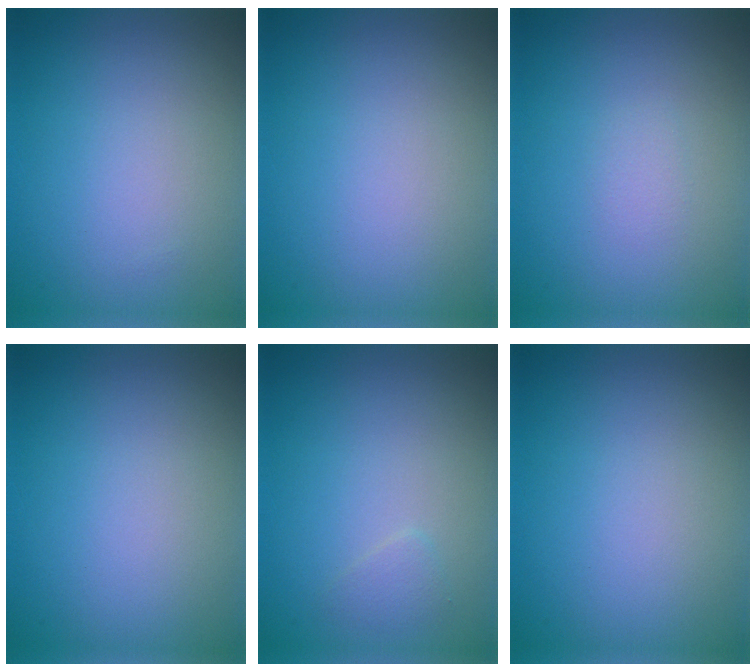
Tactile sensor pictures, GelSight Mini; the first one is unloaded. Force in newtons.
{"total": 0.0}
{"total": 0.6, "press": 0.6, "slide": 0.1}
{"total": 0.0}
{"total": 0.8, "press": 0.8, "slide": 0.1}
{"total": 0.0}